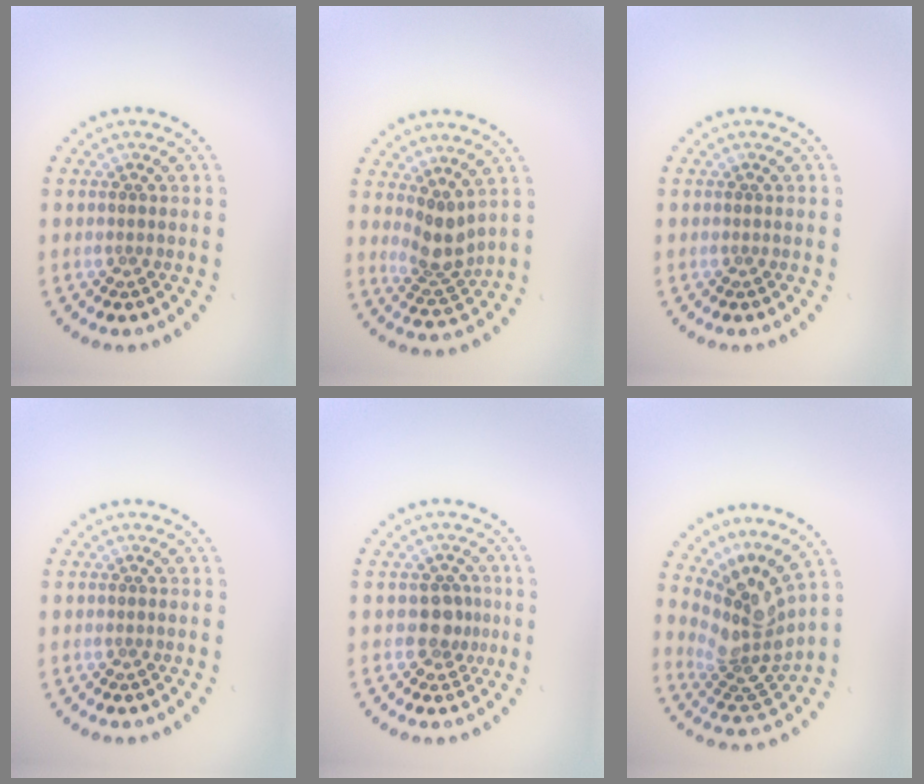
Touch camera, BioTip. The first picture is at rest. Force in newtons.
{"total": 2.9, "press": 2.2, "slide": 1.9}
{"total": 0.0}
{"total": 0.0}
{"total": 2.0, "press": 1.7, "slide": 1.2}
{"total": 4.6, "press": 3.0, "slide": 3.4}